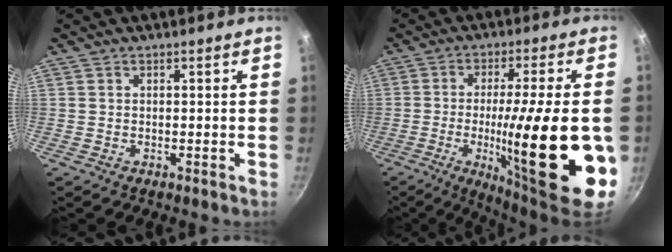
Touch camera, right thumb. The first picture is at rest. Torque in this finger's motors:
{"motor_torque": [1.11, 3.89, 2.77, 0.00, 0.29]}